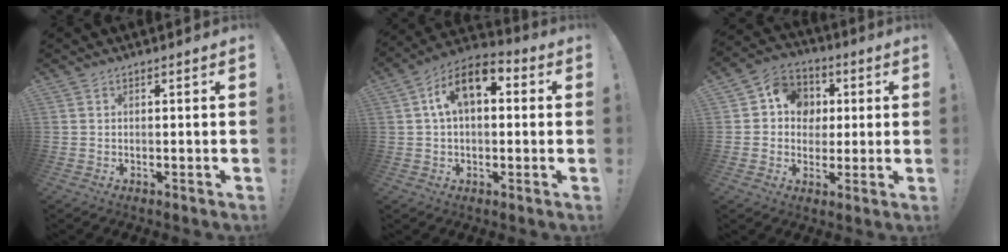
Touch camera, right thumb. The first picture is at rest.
{"total": 11.1, "force": [3.6, 6.4, 8.3], "torque": [-0.136, 0.005, 0.068]}
{"total": 10.3, "force": [1.5, 9.5, 3.8], "torque": [-0.053, 0.002, 0.035]}